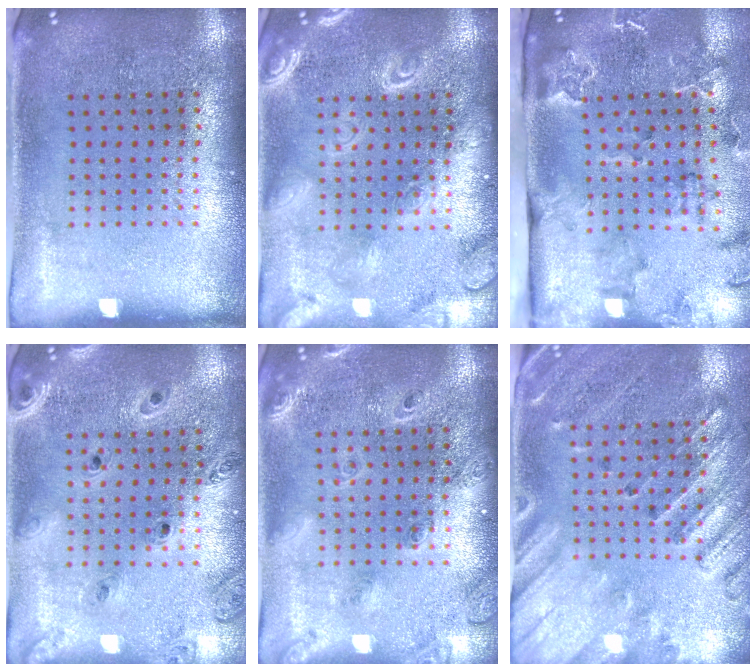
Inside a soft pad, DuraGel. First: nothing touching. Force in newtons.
{"total": 3.8, "press": 3.7, "slide": 0.5}
{"total": 2.5, "press": 2.4, "slide": 0.6}
{"total": 1.3, "press": 1.3, "slide": 0.1}
{"total": 1.7, "press": 1.6, "slide": 0.8}
{"total": 2.4, "press": 2.1, "slide": 1.3}